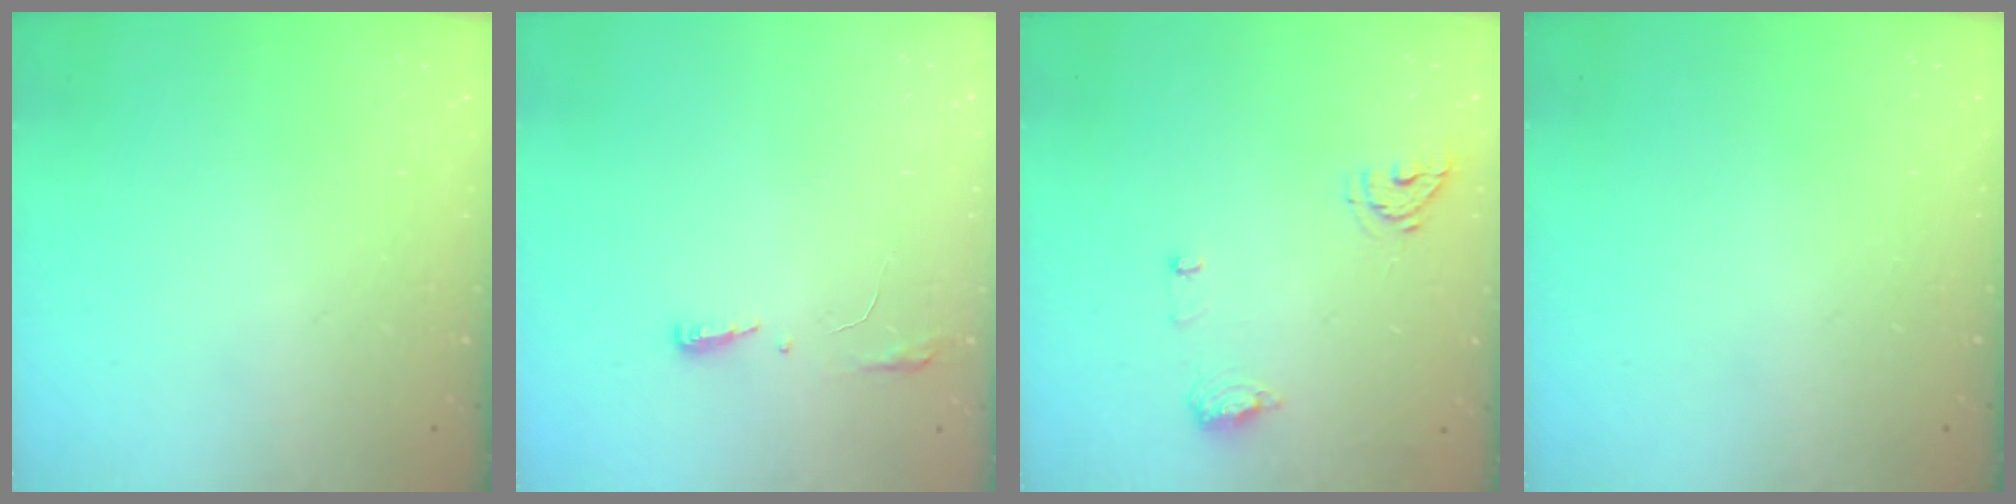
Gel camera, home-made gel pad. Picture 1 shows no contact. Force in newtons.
{"total": 3.8, "press": 3.6, "slide": 1.2}
{"total": 6.9, "press": 6.7, "slide": 1.7}
{"total": 0.0}